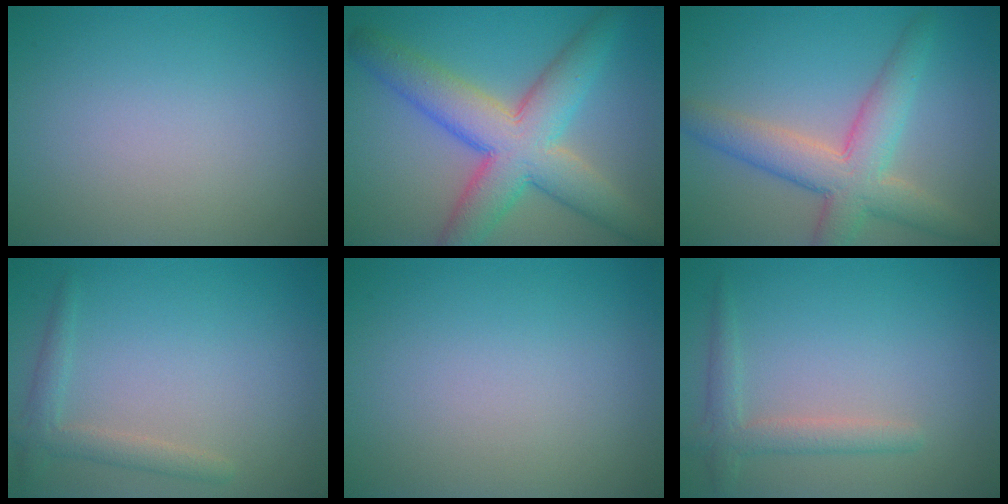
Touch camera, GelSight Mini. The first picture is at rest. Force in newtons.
{"total": 9.0, "press": 9.0, "slide": 0.5}
{"total": 6.1, "press": 6.1, "slide": 0.4}
{"total": 2.0, "press": 2.0, "slide": 0.3}
{"total": 0.0}
{"total": 2.3, "press": 2.3, "slide": 0.2}